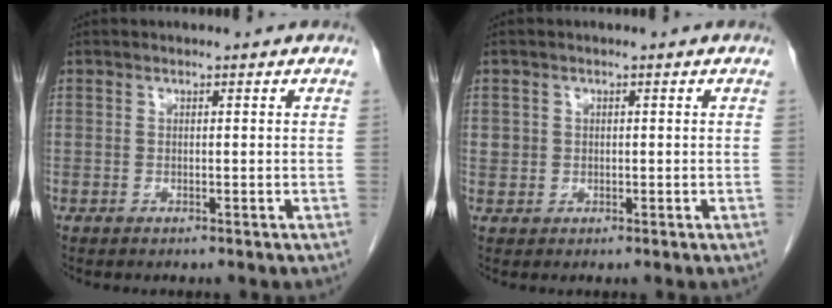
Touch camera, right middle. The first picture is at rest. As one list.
[{"total": 1.8, "force": [0.4, 1.7, 0.3], "torque": [0.005, 0.009, 0.007]}]